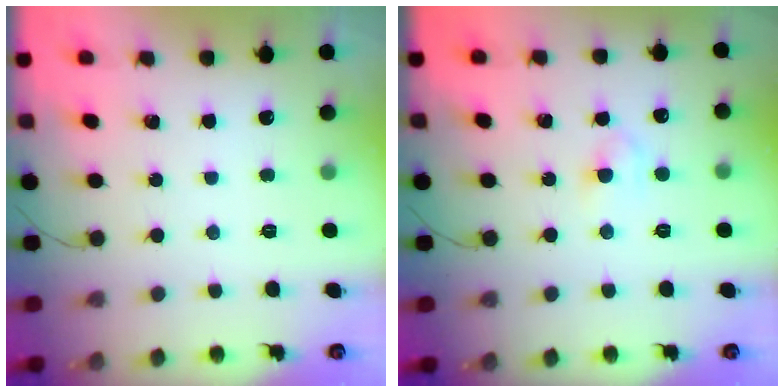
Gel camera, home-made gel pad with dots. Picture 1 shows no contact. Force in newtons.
{"total": 3.5, "press": 3.3, "slide": 1.1}